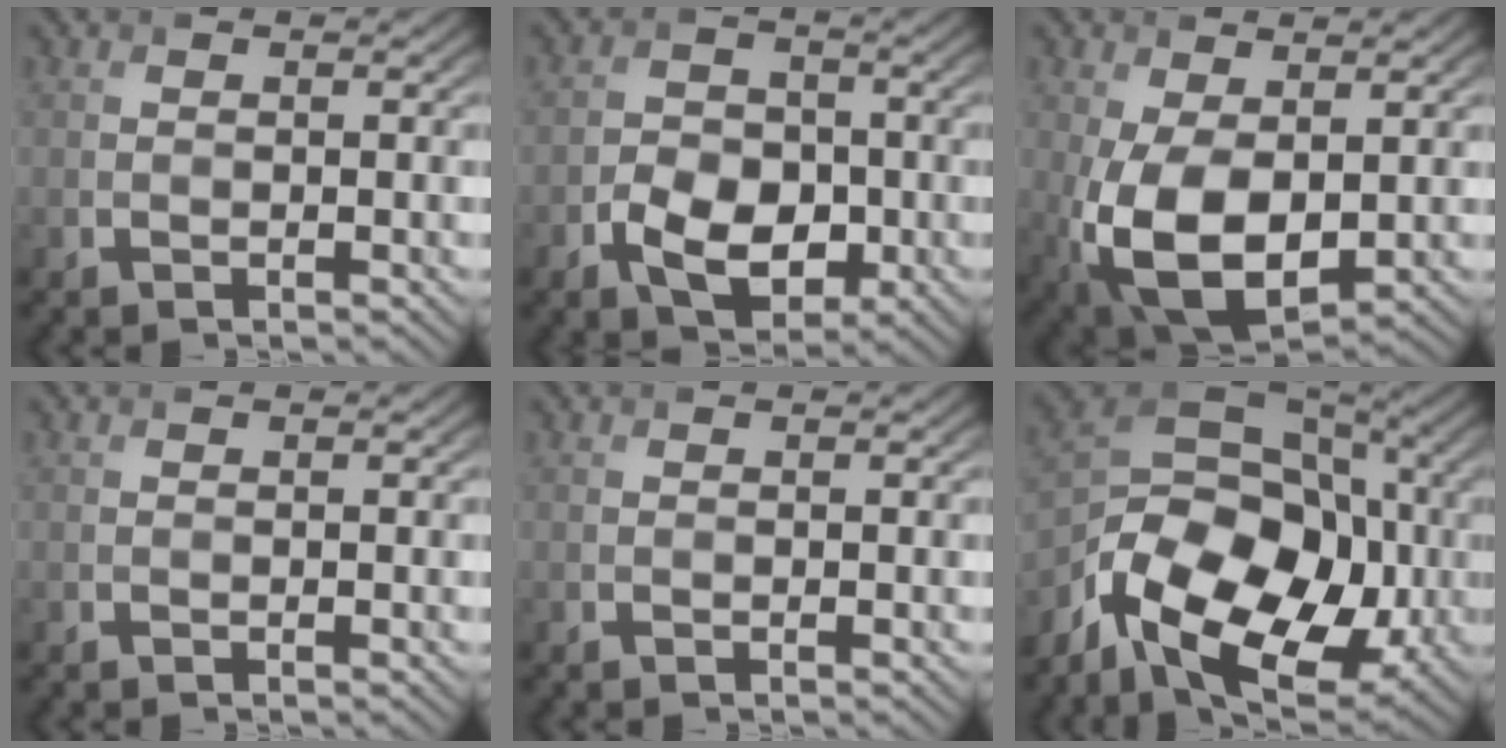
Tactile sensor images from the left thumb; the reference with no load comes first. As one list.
[{"total": 6.1, "force": [-2.3, 4.2, 3.7], "torque": [-0.065, -0.006, -0.045]}, {"total": 10.8, "force": [-1.3, 6.3, 8.7], "torque": [-0.205, -0.021, -0.015]}, {"total": 0.0}, {"total": 0.0}, {"total": 16.2, "force": [-5.8, 10.6, 10.8], "torque": [-0.222, -0.026, -0.112]}]